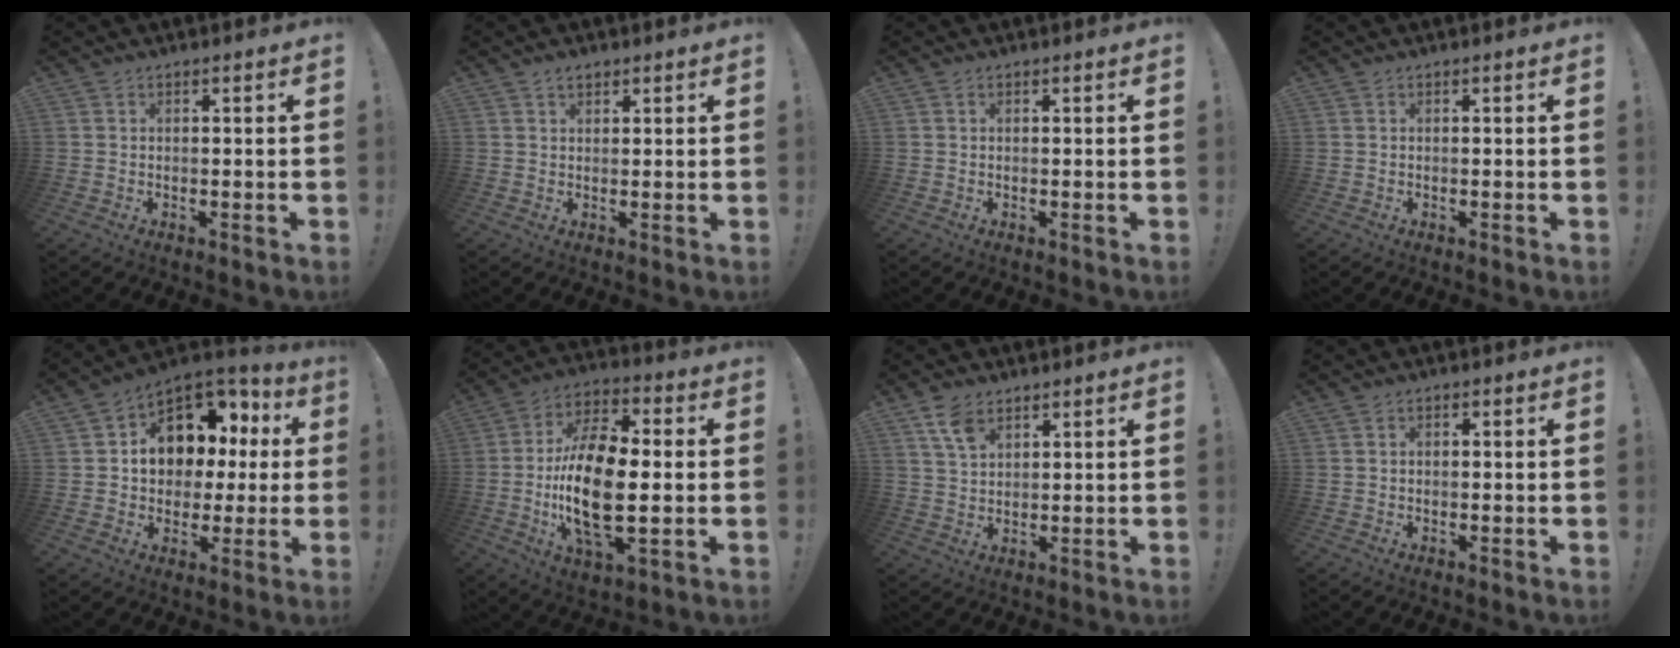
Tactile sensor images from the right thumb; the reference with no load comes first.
{"total": 2.0, "force": [1.4, 1.1, 1.0], "torque": [-0.014, -0.004, 0.024]}
{"total": 0.0}
{"total": 0.0}
{"total": 12.7, "force": [4.3, 10.0, 6.5], "torque": [-0.096, -0.031, 0.089]}
{"total": 21.1, "force": [-2.1, 10.3, 18.2], "torque": [-0.361, 0.003, -0.038]}
{"total": 6.1, "force": [3.6, 3.3, 3.6], "torque": [-0.070, -0.011, 0.070]}
{"total": 1.0, "force": [-0.3, 0.7, 0.6], "torque": [-0.016, 0.006, -0.005]}